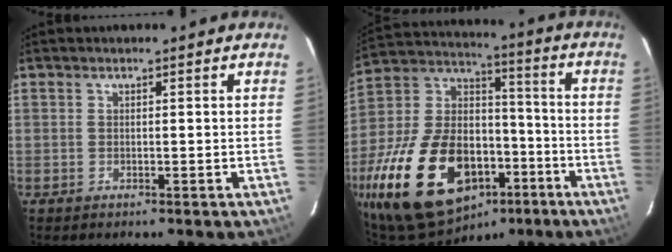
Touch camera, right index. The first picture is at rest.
{"total": 26.8, "force": [-13.3, 16.4, 16.5], "torque": [-0.349, 0.017, -0.193]}